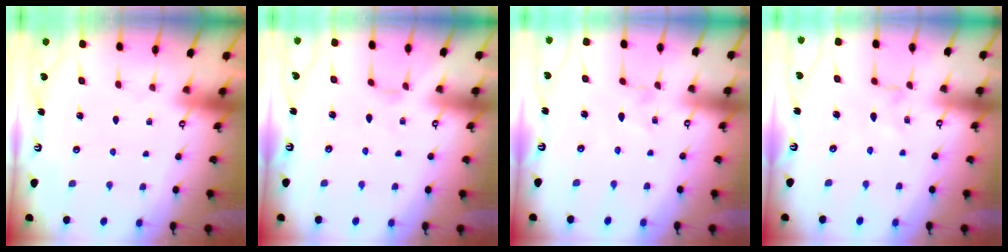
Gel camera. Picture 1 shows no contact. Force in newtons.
{"total": 2.4, "press": 2.4, "slide": 0.4}
{"total": 0.0}
{"total": 2.0, "press": 1.9, "slide": 0.4}